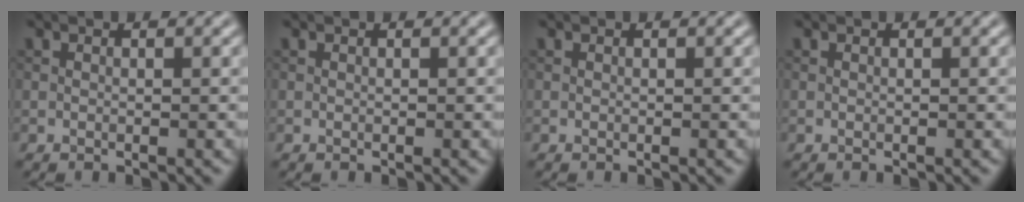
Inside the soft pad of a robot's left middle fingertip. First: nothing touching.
{"total": 0.0}
{"total": 0.0}
{"total": 0.0}